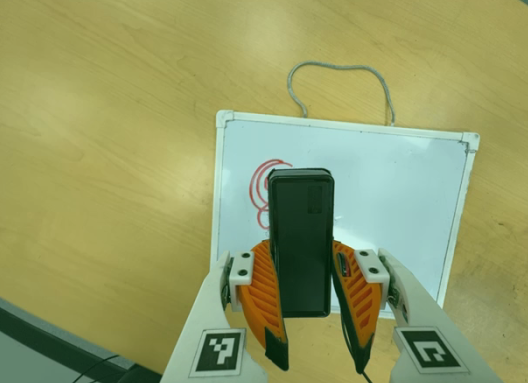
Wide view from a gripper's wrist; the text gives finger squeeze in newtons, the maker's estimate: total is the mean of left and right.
{"total": 9.2, "left": 7.4, "right": 10.9}